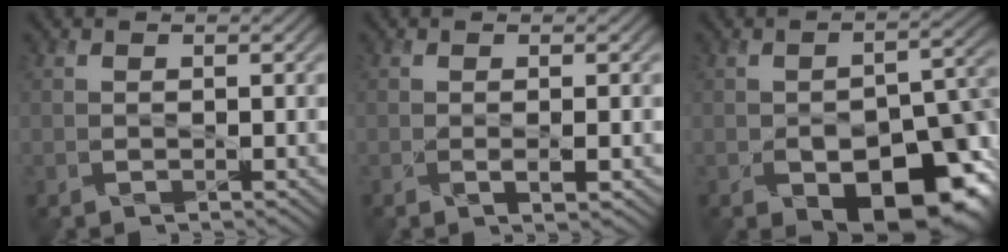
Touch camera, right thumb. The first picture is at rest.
{"total": 1.2, "force": [-0.3, 0.0, 1.2], "torque": [-0.023, -0.001, -0.007]}
{"total": 14.2, "force": [-6.5, 7.7, 9.9], "torque": [-0.118, -0.029, -0.094]}